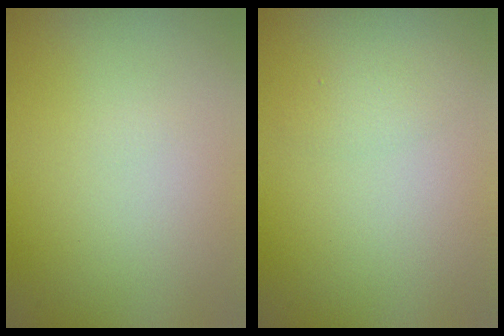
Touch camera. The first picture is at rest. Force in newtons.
{"total": 1.3, "press": 1.3, "slide": 0.0}